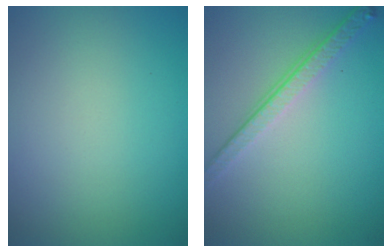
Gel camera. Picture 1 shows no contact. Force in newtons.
{"total": 4.0, "press": 2.8, "slide": 2.9}